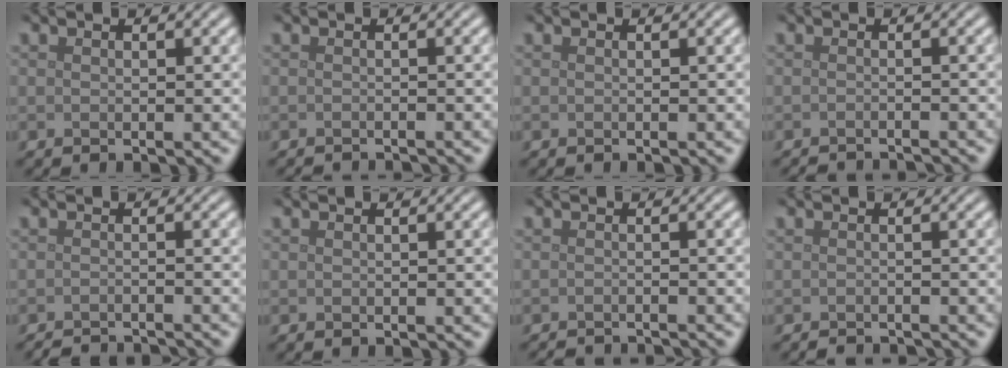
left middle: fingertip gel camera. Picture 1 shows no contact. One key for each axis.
{"total": 1.7, "fx": -1.6, "fy": 0.2, "fz": 0.6, "tx": 0.001, "ty": -0.003, "tz": -0.024}
{"total": 0.0}
{"total": 3.0, "fx": -2.8, "fy": 0.3, "fz": 0.8, "tx": -0.011, "ty": 0.004, "tz": -0.041}
{"total": 3.6, "fx": -3.5, "fy": 0.4, "fz": 0.9, "tx": -0.012, "ty": 0.000, "tz": -0.052}
{"total": 0.0}
{"total": 3.3, "fx": -3.1, "fy": 0.4, "fz": 0.9, "tx": -0.012, "ty": 0.005, "tz": -0.044}
{"total": 1.5, "fx": -1.5, "fy": 0.2, "fz": 0.3, "tx": 0.002, "ty": -0.003, "tz": -0.023}